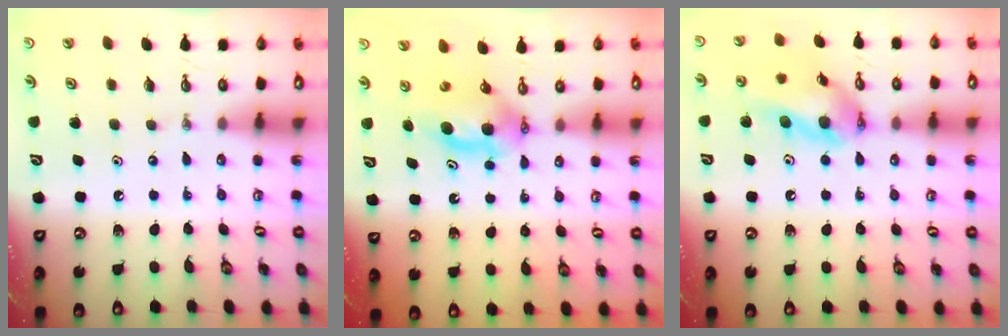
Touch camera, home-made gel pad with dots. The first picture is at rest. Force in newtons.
{"total": 5.8, "press": 5.6, "slide": 1.4}
{"total": 14.9, "press": 14.4, "slide": 3.8}